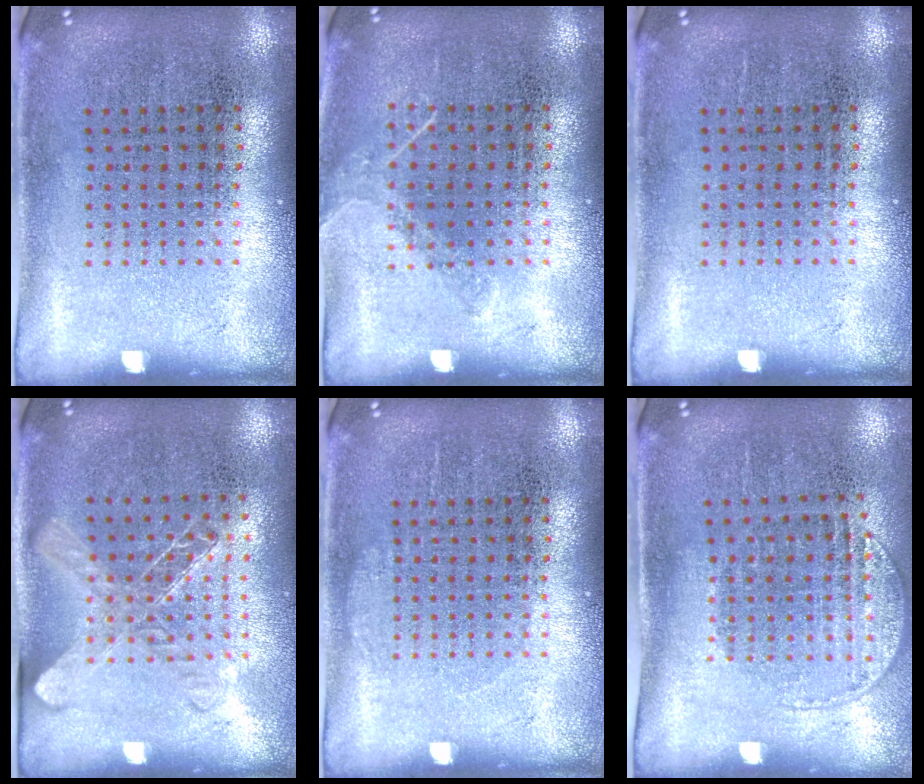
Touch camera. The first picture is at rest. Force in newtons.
{"total": 0.9, "press": 0.9, "slide": 0.4}
{"total": 0.0}
{"total": 1.4, "press": 1.2, "slide": 0.7}
{"total": 0.6, "press": 0.5, "slide": 0.1}
{"total": 1.3, "press": 1.1, "slide": 0.7}